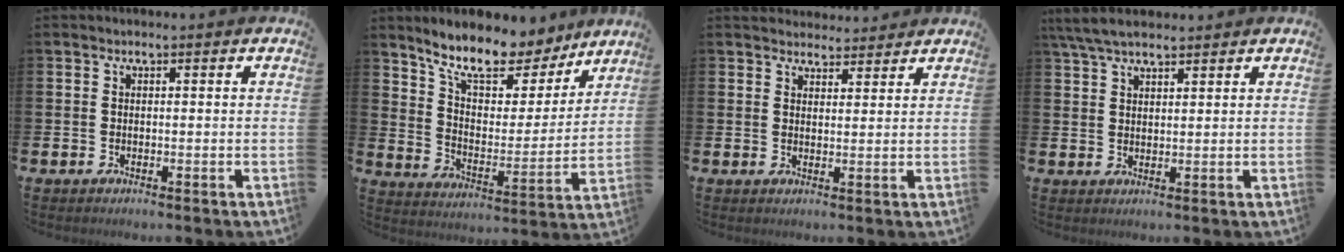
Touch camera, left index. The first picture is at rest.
{"total": 10.8, "force": [9.5, 3.7, 3.6], "torque": [-0.101, -0.070, 0.166]}
{"total": 3.5, "force": [3.4, 1.0, -0.2], "torque": [0.004, -0.017, 0.062]}
{"total": 5.2, "force": [4.5, 1.3, 2.2], "torque": [-0.062, -0.005, 0.085]}